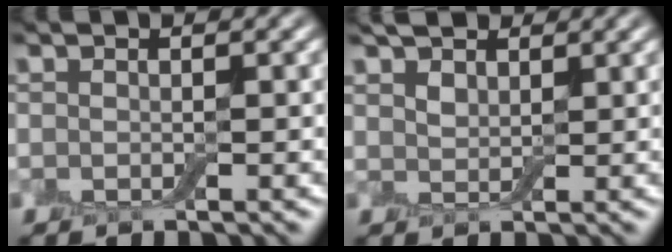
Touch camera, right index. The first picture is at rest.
{"total": 2.7, "force": [2.0, 1.5, 1.2], "torque": [-0.029, 0.005, 0.034]}